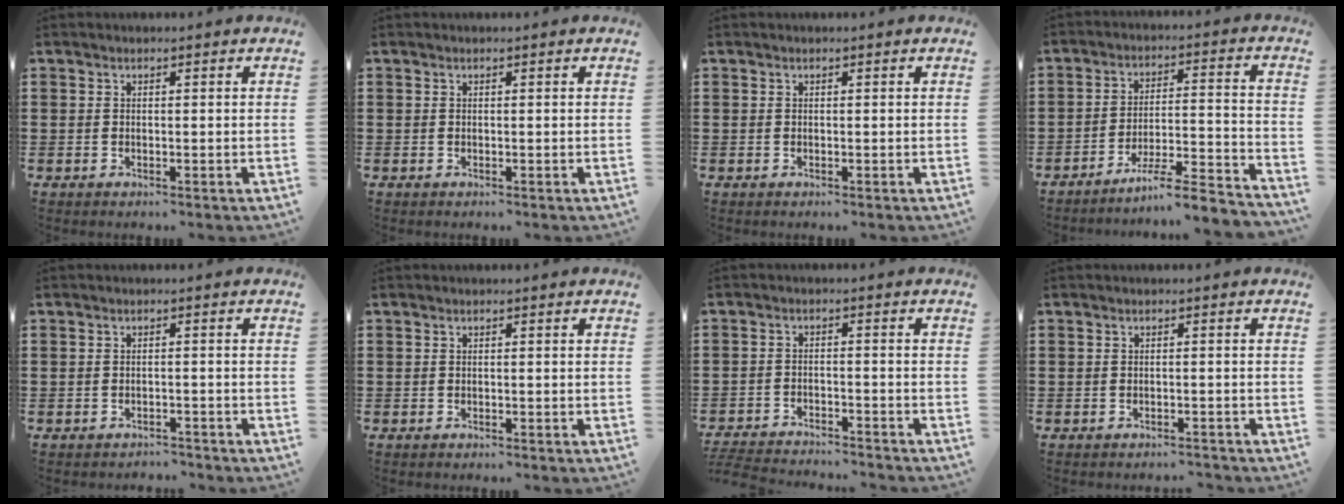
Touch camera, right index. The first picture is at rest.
{"total": 0.0}
{"total": 0.0}
{"total": 7.0, "force": [-6.1, 0.0, 3.4], "torque": [-0.058, -0.008, -0.117]}
{"total": 1.6, "force": [-1.6, 0.1, 0.0], "torque": [-0.006, -0.001, -0.034]}
{"total": 0.0}
{"total": 3.9, "force": [-3.9, -0.1, 0.3], "torque": [-0.014, -0.005, -0.084]}
{"total": 1.1, "force": [-1.1, -0.1, 0.0], "torque": [-0.003, 0.000, -0.023]}